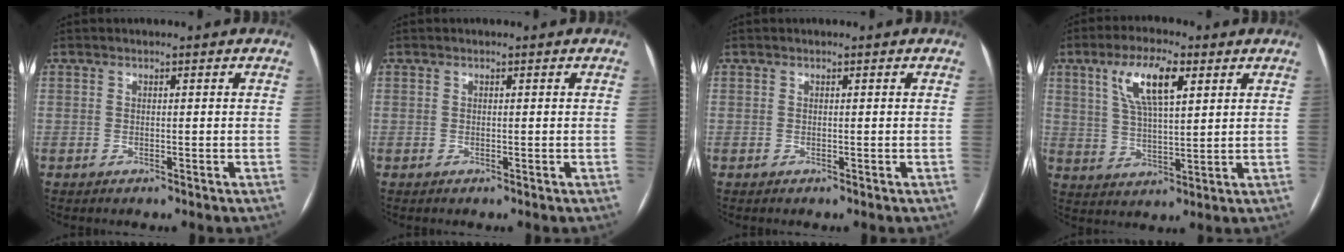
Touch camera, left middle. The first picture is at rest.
{"total": 0.0}
{"total": 0.0}
{"total": 9.3, "force": [4.2, 2.5, 7.9], "torque": [-0.153, 0.014, 0.081]}